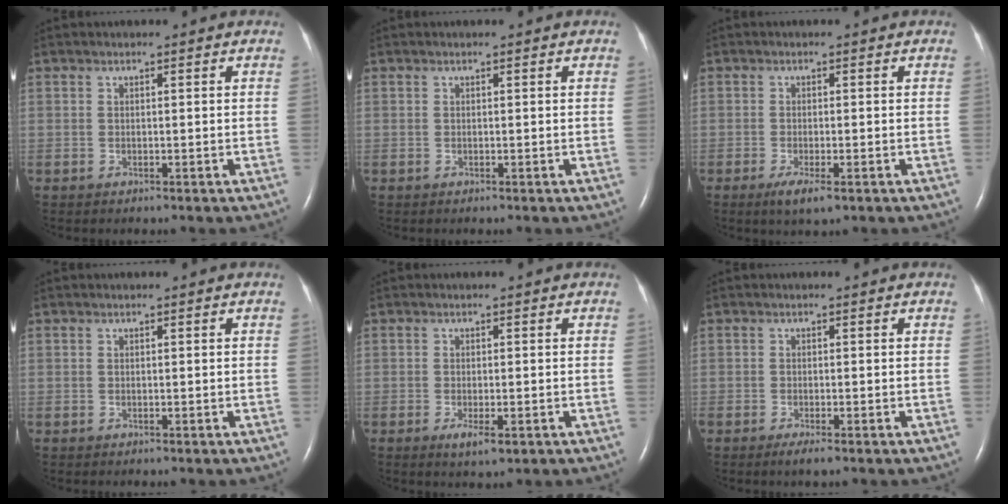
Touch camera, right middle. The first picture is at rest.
{"total": 0.0}
{"total": 3.4, "force": [-1.8, 0.7, 2.8], "torque": [-0.055, -0.008, -0.030]}
{"total": 0.0}
{"total": 2.8, "force": [-1.3, 0.8, 2.4], "torque": [-0.043, -0.005, -0.016]}
{"total": 1.7, "force": [-1.1, 0.2, 1.3], "torque": [-0.028, -0.005, -0.021]}